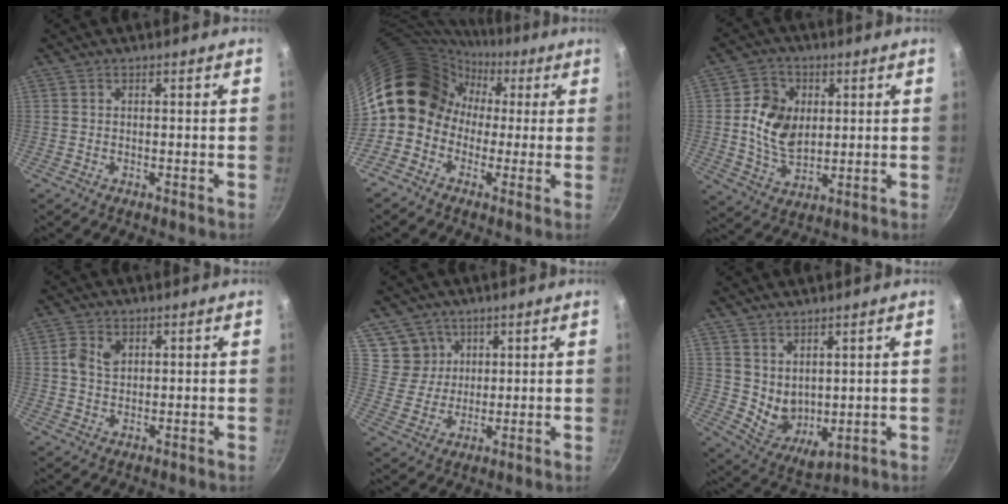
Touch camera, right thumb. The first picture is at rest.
{"total": 14.1, "force": [-0.2, 12.4, 6.7], "torque": [-0.075, 0.047, -0.026]}
{"total": 10.7, "force": [1.6, 7.8, 7.1], "torque": [-0.110, -0.009, 0.031]}
{"total": 4.2, "force": [1.3, 3.0, 2.7], "torque": [-0.043, -0.002, 0.022]}
{"total": 6.7, "force": [3.3, 5.7, 1.2], "torque": [0.002, -0.015, 0.064]}
{"total": 7.6, "force": [3.7, 4.5, 5.0], "torque": [-0.068, -0.041, 0.086]}